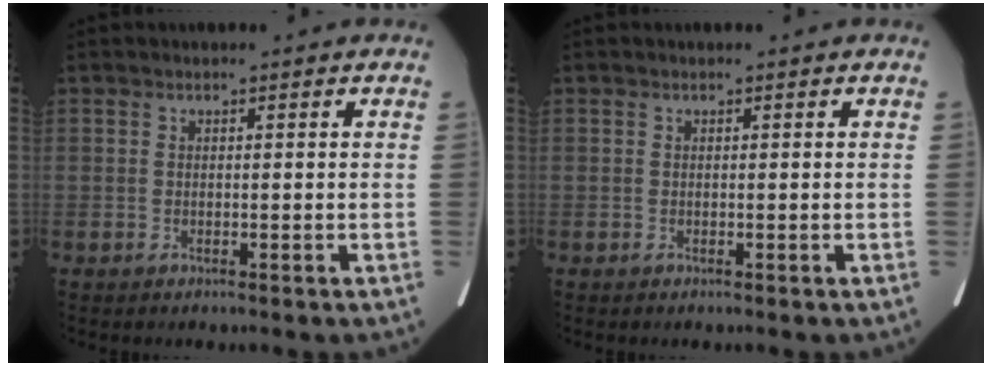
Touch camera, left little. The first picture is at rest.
{"total": 0.0}